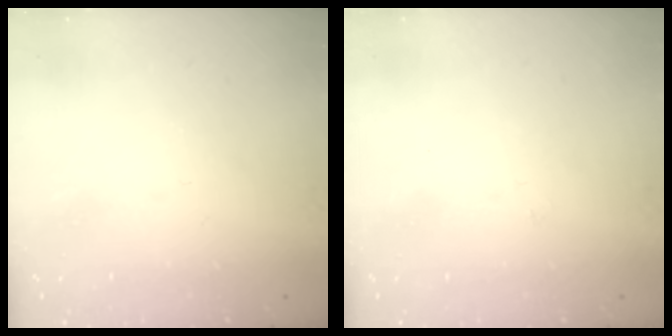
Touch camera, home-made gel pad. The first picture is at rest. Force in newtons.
{"total": 2.2, "press": 2.2, "slide": 0.3}